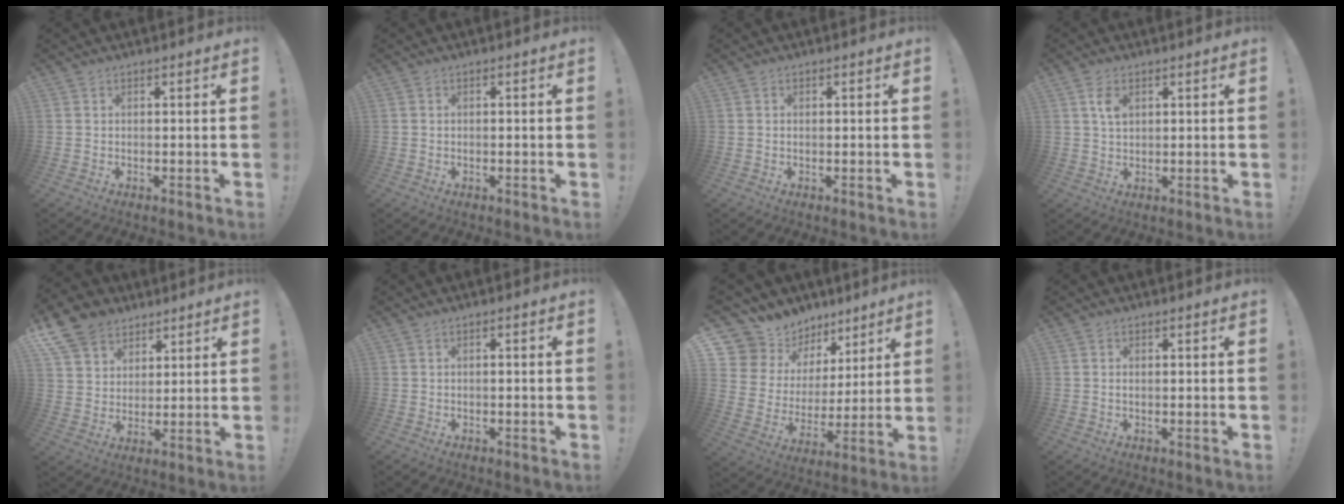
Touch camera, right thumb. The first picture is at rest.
{"total": 0.8, "force": [-0.6, 0.0, 0.5], "torque": [-0.009, 0.000, -0.011]}
{"total": 0.6, "force": [-0.2, 0.1, 0.5], "torque": [-0.012, 0.001, -0.004]}
{"total": 4.7, "force": [2.0, 2.8, 3.3], "torque": [-0.057, -0.001, 0.035]}
{"total": 11.6, "force": [7.5, 8.3, 3.1], "torque": [-0.046, -0.053, 0.149]}
{"total": 1.1, "force": [-0.8, -0.2, 0.6], "torque": [-0.012, 0.000, -0.015]}
{"total": 11.2, "force": [8.8, 6.8, 1.1], "torque": [-0.039, -0.084, 0.174]}
{"total": 1.0, "force": [0.0, 0.4, 0.9], "torque": [-0.020, 0.003, -0.001]}